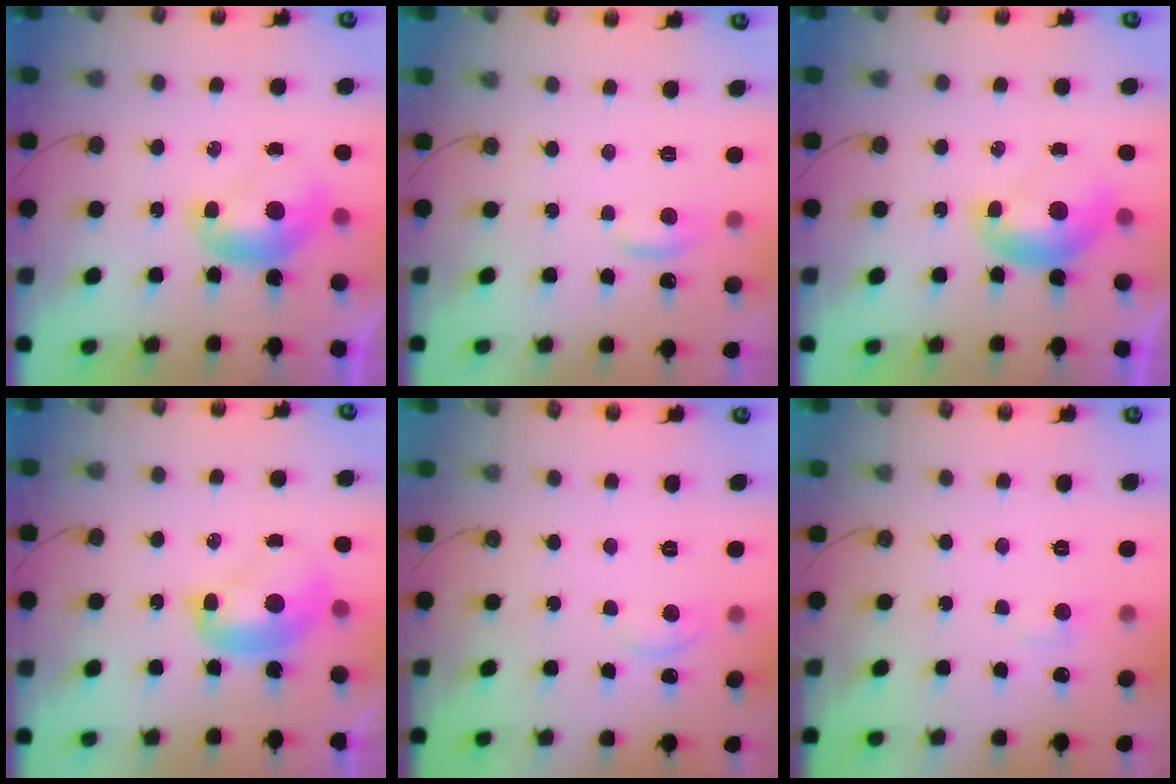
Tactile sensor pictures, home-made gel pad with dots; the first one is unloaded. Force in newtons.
{"total": 1.1, "press": 1.1, "slide": 0.4}
{"total": 0.0}
{"total": 2.3, "press": 2.3, "slide": 0.3}
{"total": 1.5, "press": 1.4, "slide": 0.6}
{"total": 1.1, "press": 0.8, "slide": 0.8}